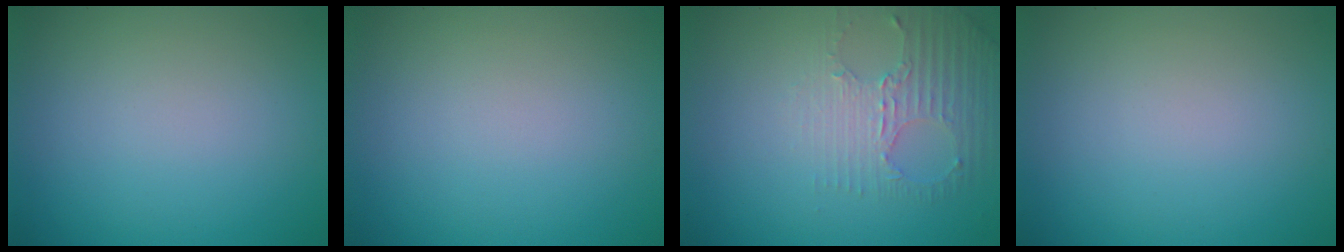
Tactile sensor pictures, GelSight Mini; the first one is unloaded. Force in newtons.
{"total": 0.0}
{"total": 2.8, "press": 2.4, "slide": 1.4}
{"total": 0.0}